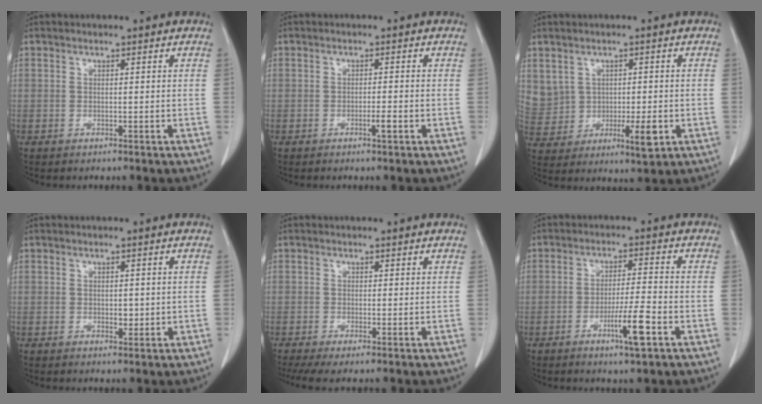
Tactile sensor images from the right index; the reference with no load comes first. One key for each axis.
{"total": 1.8, "fx": -0.7, "fy": 0.0, "fz": 1.6, "tx": -0.027, "ty": -0.002, "tz": -0.013}
{"total": 9.3, "fx": 0.6, "fy": 6.1, "fz": 7.0, "tx": -0.138, "ty": 0.001, "tz": 0.033}
{"total": 1.8, "fx": -0.1, "fy": 1.1, "fz": 1.4, "tx": -0.018, "ty": -0.001, "tz": 0.002}
{"total": 4.0, "fx": -2.0, "fy": 1.2, "fz": 3.3, "tx": -0.059, "ty": -0.012, "tz": -0.036}
{"total": 6.9, "fx": -3.1, "fy": 0.0, "fz": 6.2, "tx": -0.106, "ty": -0.010, "tz": -0.054}